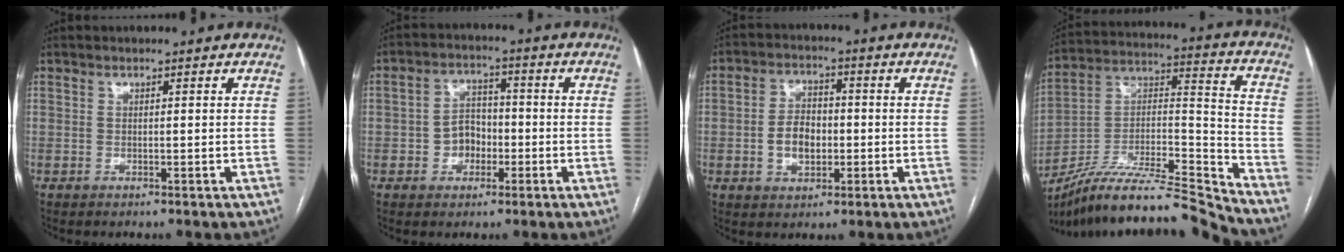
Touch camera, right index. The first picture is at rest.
{"total": 5.4, "force": [-1.5, 4.3, 2.9], "torque": [-0.051, 0.020, -0.024]}
{"total": 6.2, "force": [-1.0, 4.0, 4.5], "torque": [-0.089, 0.013, -0.015]}
{"total": 17.7, "force": [-15.7, 0.8, 8.0], "torque": [-0.142, 0.035, -0.280]}